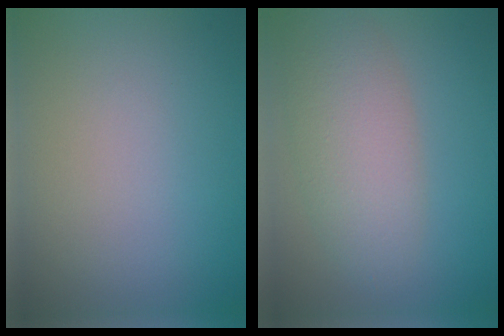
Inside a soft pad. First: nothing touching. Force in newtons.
{"total": 5.2, "press": 5.2, "slide": 0.3}